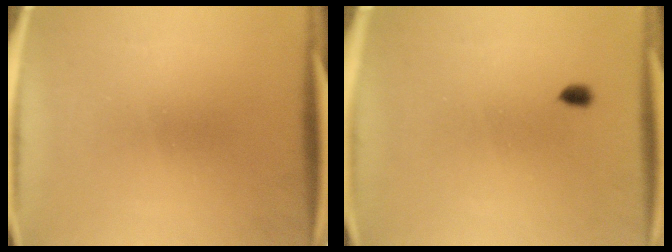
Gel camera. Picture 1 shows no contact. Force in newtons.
{"total": 1.2}